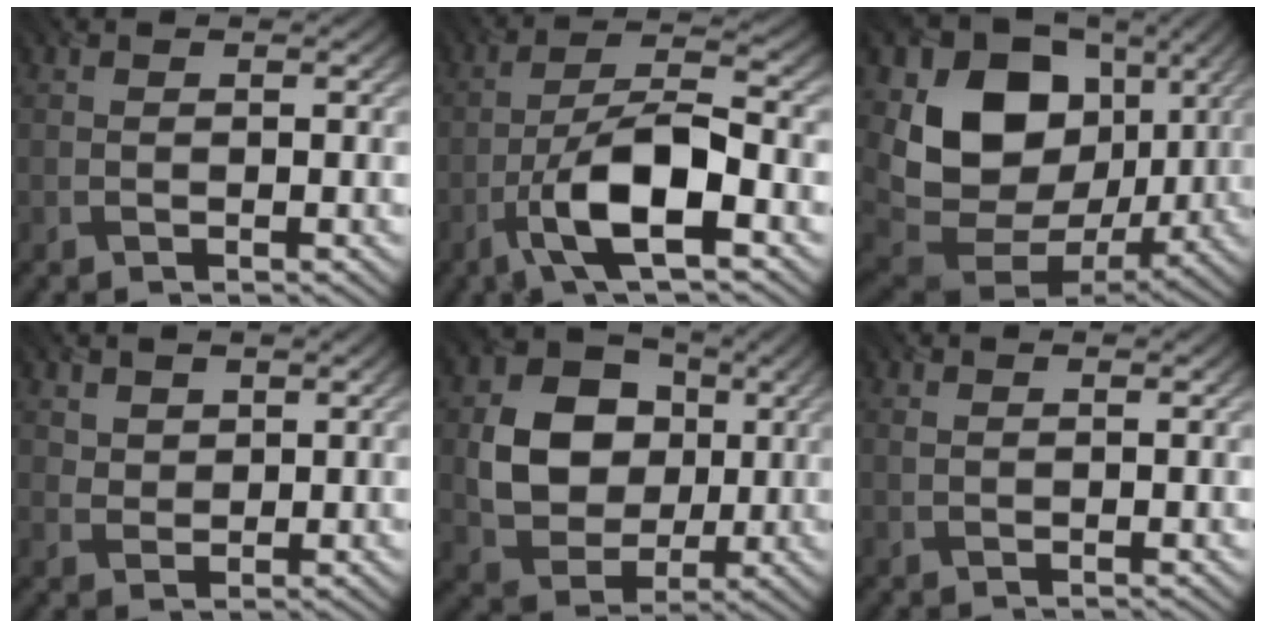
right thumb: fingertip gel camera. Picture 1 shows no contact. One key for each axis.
{"total": 10.3, "fx": -4.4, "fy": 3.3, "fz": 8.8, "tx": -0.160, "ty": 0.006, "tz": -0.089}
{"total": 16.3, "fx": 3.0, "fy": 12.8, "fz": 9.6, "tx": -0.209, "ty": -0.019, "tz": 0.065}
{"total": 2.9, "fx": 2.0, "fy": 1.9, "fz": 1.0, "tx": -0.030, "ty": -0.007, "tz": 0.042}
{"total": 10.6, "fx": 1.4, "fy": 8.7, "fz": 6.0, "tx": -0.132, "ty": -0.002, "tz": 0.025}
{"total": 1.0, "fx": 0.9, "fy": 0.2, "fz": 0.4, "tx": -0.016, "ty": -0.002, "tz": 0.019}